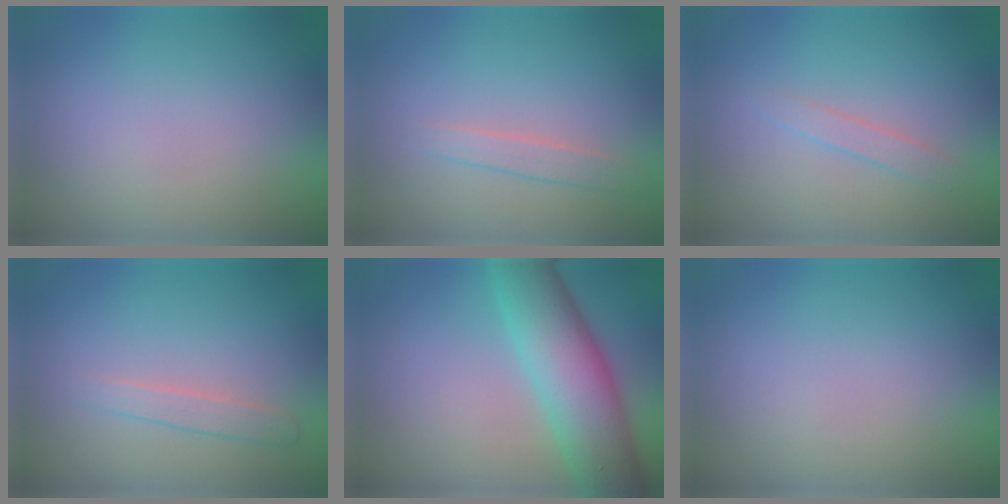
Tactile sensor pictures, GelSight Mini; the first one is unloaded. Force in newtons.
{"total": 1.3, "press": 1.3, "slide": 0.1}
{"total": 1.1, "press": 1.1, "slide": 0.1}
{"total": 1.4, "press": 1.4, "slide": 0.1}
{"total": 9.4, "press": 9.4, "slide": 0.7}
{"total": 0.0}